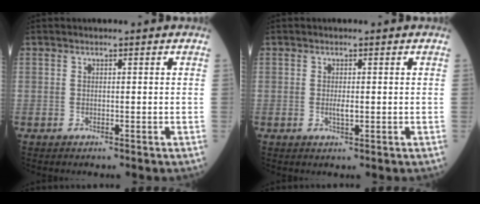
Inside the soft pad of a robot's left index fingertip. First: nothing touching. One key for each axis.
{"total": 1.4, "fx": 0.0, "fy": 0.4, "fz": 1.3, "tx": -0.027, "ty": -0.002, "tz": 0.000}